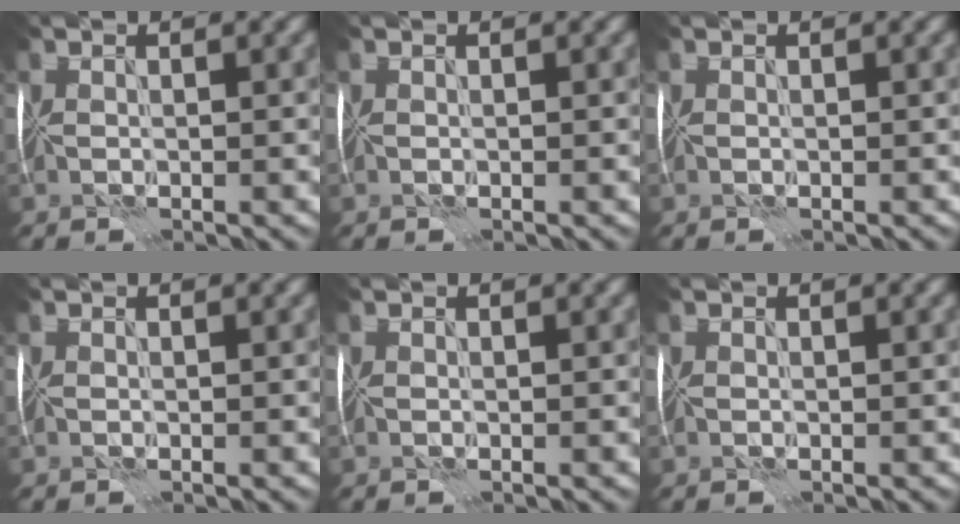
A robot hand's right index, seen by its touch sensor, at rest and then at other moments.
{"total": 0.0}
{"total": 0.0}
{"total": 0.0}
{"total": 0.0}
{"total": 0.0}